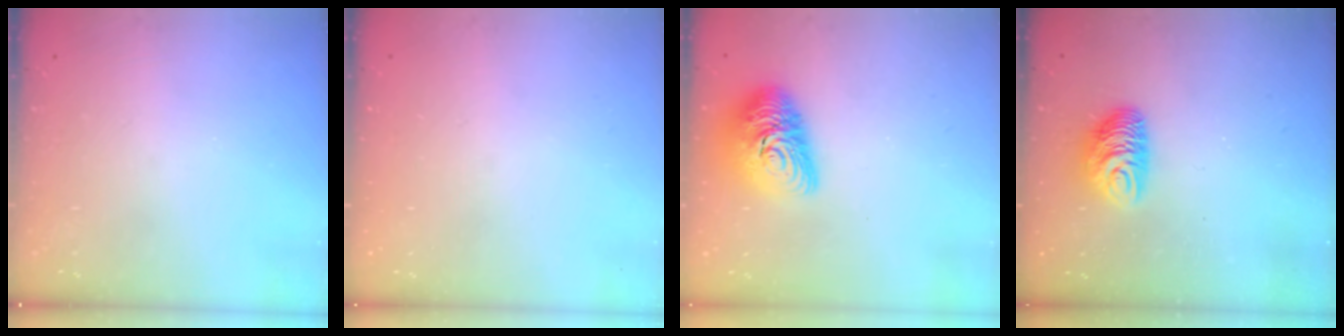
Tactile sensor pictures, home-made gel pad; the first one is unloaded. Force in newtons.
{"total": 0.0}
{"total": 13.9, "press": 13.9, "slide": 1.0}
{"total": 9.0, "press": 9.0, "slide": 0.5}